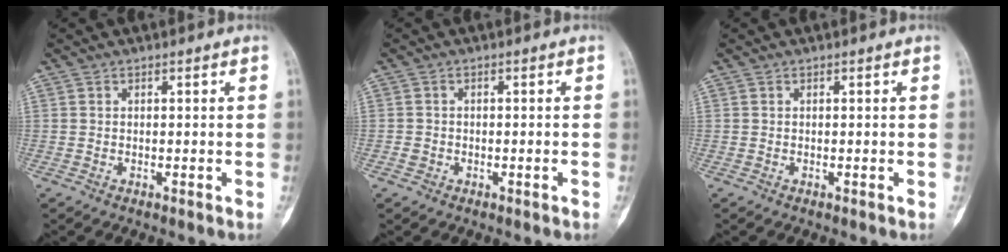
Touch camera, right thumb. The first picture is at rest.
{"total": 0.9, "force": [-0.5, 0.8, 0.2], "torque": [0.004, 0.008, -0.007]}
{"total": 0.0}